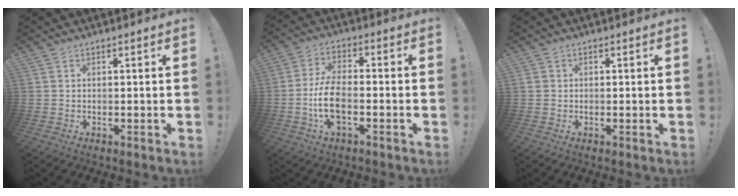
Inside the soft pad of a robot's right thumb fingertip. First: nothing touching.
{"total": 10.6, "force": [-3.3, 4.9, 8.8], "torque": [-0.186, 0.003, -0.059]}
{"total": 1.1, "force": [0.2, 1.0, 0.2], "torque": [-0.012, 0.007, 0.005]}